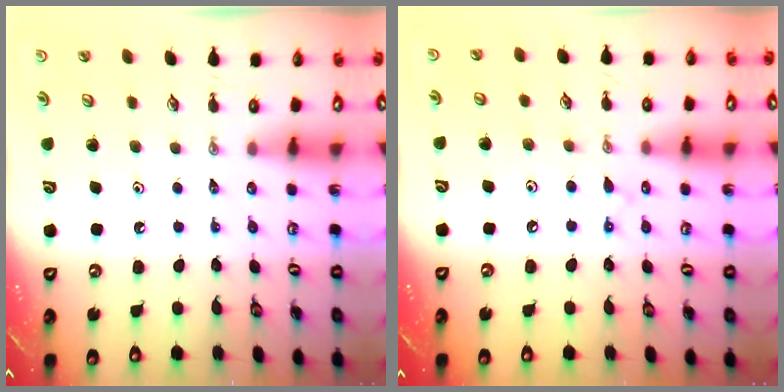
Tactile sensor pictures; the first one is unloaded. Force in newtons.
{"total": 7.8, "press": 7.7, "slide": 0.6}